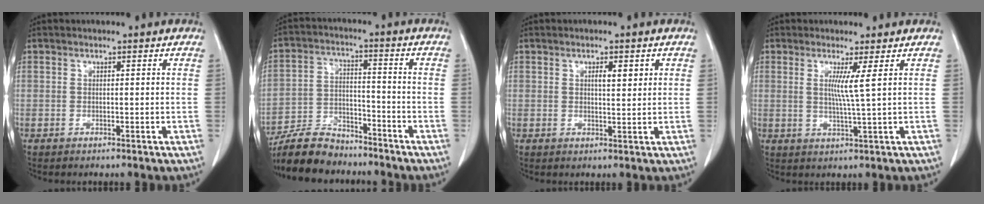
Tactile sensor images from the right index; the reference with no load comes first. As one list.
[{"total": 10.6, "force": [-9.6, 3.4, 2.9], "torque": [-0.060, -0.002, -0.179]}, {"total": 2.7, "force": [1.0, 0.8, 2.4], "torque": [-0.038, -0.001, 0.014]}, {"total": 3.7, "force": [1.0, -1.1, 3.4], "torque": [-0.067, -0.008, 0.017]}]